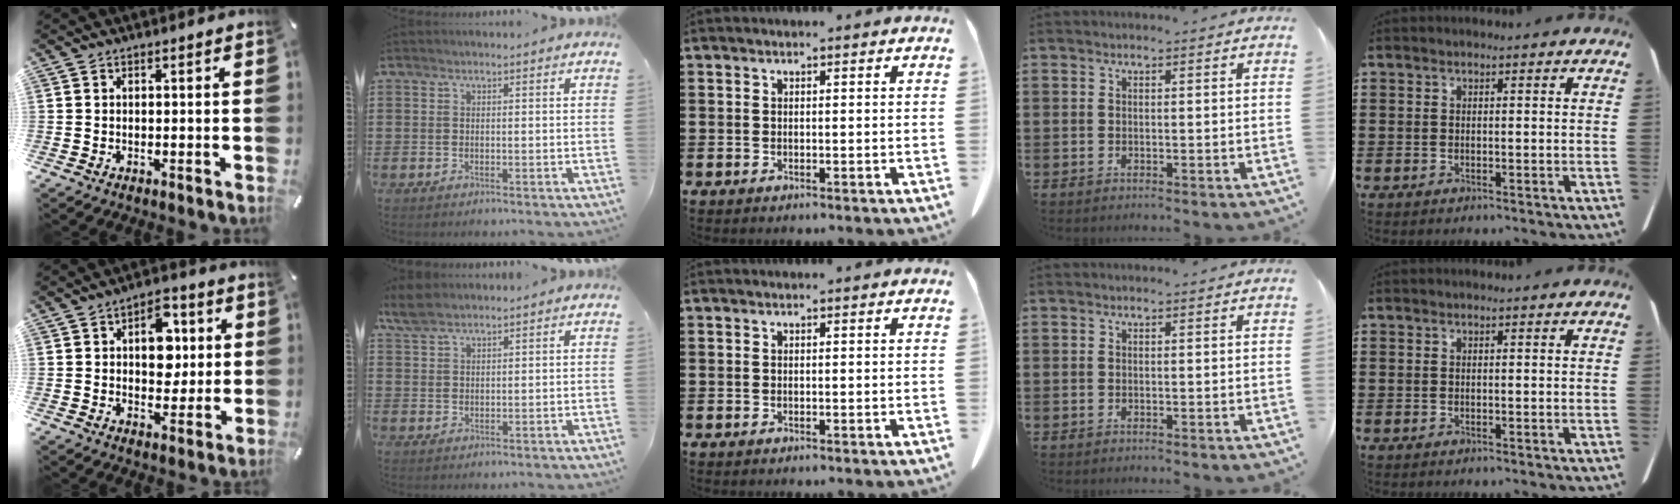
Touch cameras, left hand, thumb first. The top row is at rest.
{"thumb": {"total": 9.9, "force": [1.9, 7.0, 6.7], "torque": [-0.075, -0.005, 0.026]}, "index": {"total": 3.7, "force": [2.7, 1.3, 2.1], "torque": [-0.048, 0.004, 0.052]}}